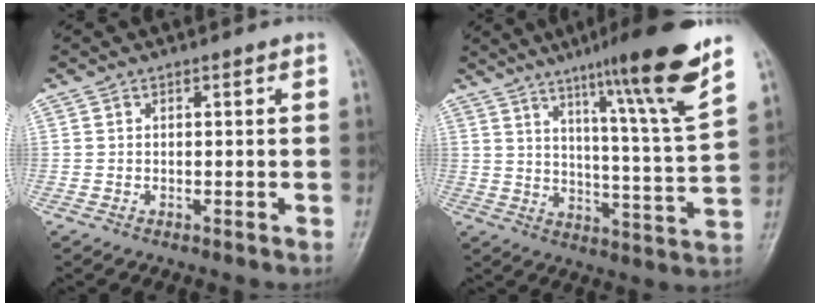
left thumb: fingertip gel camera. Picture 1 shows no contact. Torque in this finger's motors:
{"motor_torque": [1.20, -0.05, 1.40, -1.37, 0.33]}